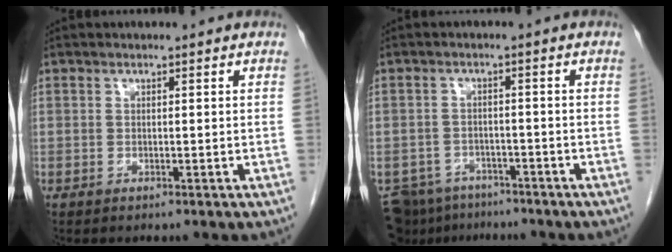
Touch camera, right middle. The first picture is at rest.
{"total": 8.5, "force": [-7.1, 4.3, 1.6], "torque": [-0.032, -0.005, -0.102]}